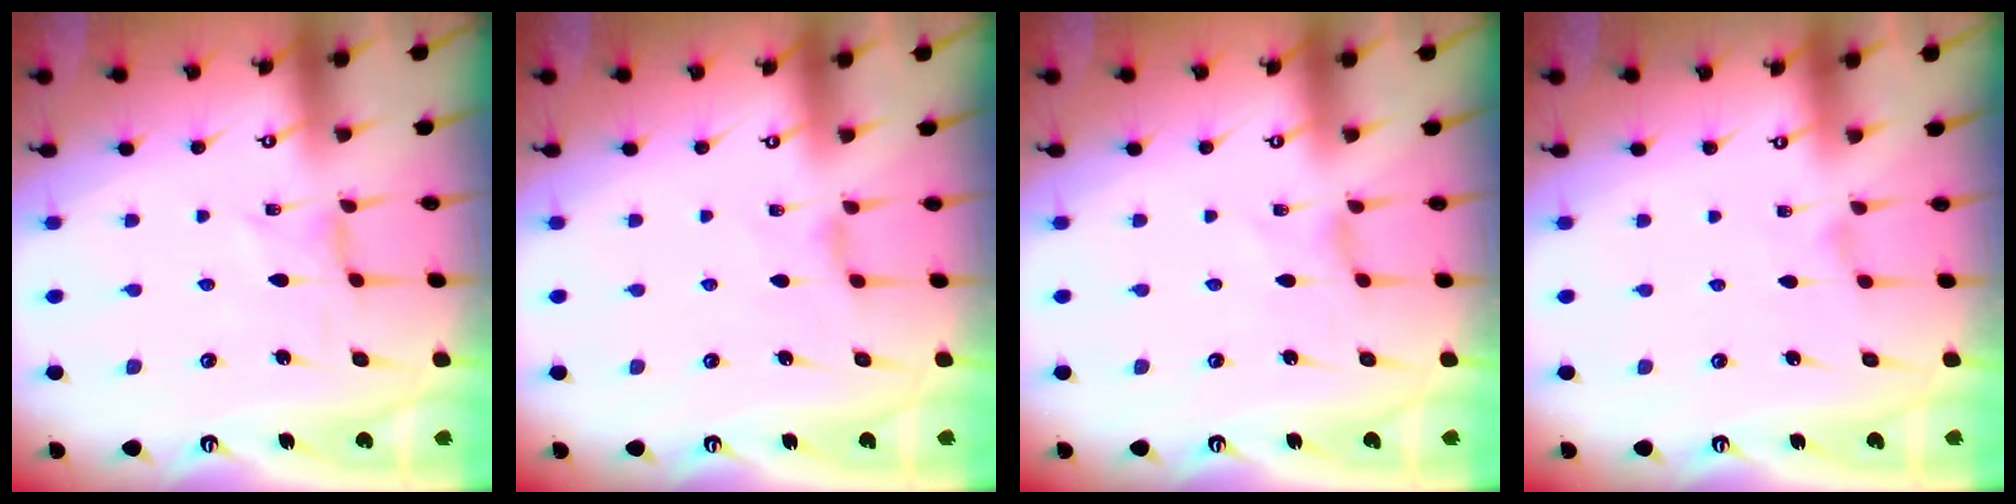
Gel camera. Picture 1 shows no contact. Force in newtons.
{"total": 2.3, "press": 2.2, "slide": 0.5}
{"total": 0.0}
{"total": 1.0, "press": 0.9, "slide": 0.3}